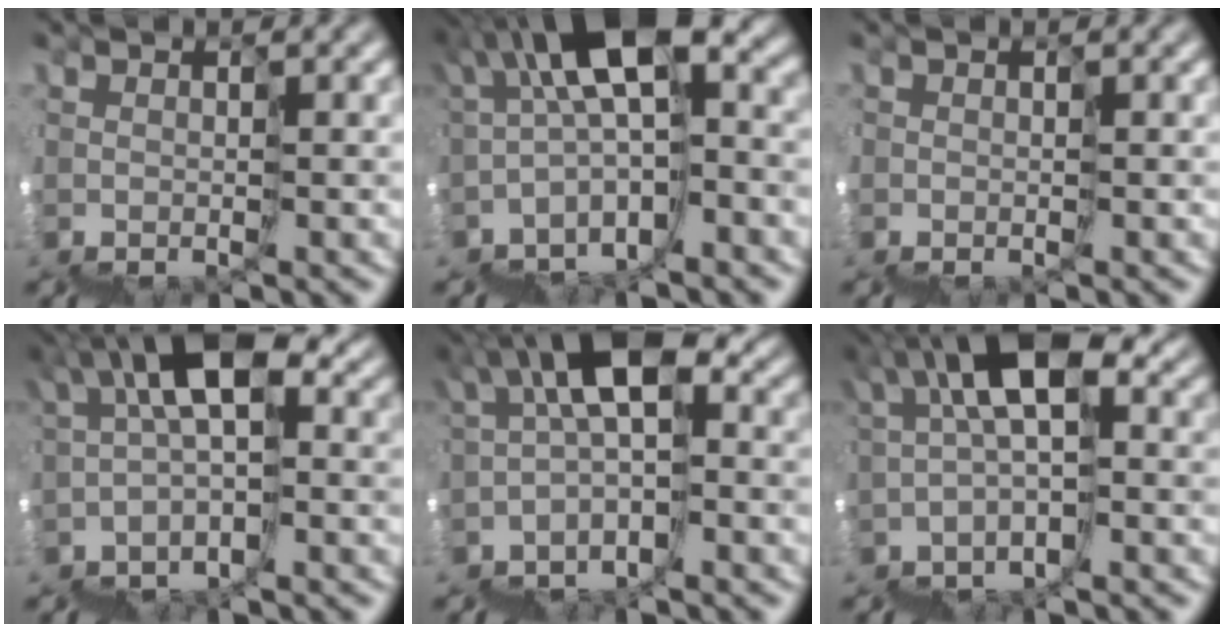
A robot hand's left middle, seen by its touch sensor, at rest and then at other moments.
{"total": 7.0, "force": [0.3, 2.2, 6.6], "torque": [-0.120, 0.041, -0.003]}
{"total": 0.9, "force": [-0.7, 0.6, 0.3], "torque": [-0.013, -0.004, -0.011]}
{"total": 4.6, "force": [0.9, 1.9, 4.1], "torque": [-0.074, 0.036, 0.000]}
{"total": 4.7, "force": [0.1, 2.0, 4.2], "torque": [-0.079, 0.034, -0.012]}
{"total": 5.1, "force": [1.4, 1.9, 4.5], "torque": [-0.083, 0.038, 0.009]}